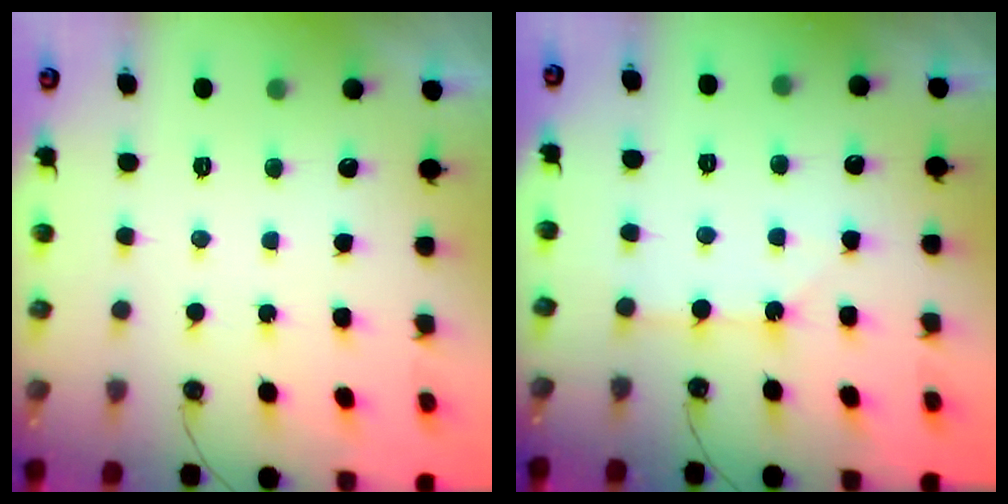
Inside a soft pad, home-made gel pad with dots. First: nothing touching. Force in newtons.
{"total": 1.8, "press": 1.8, "slide": 0.1}